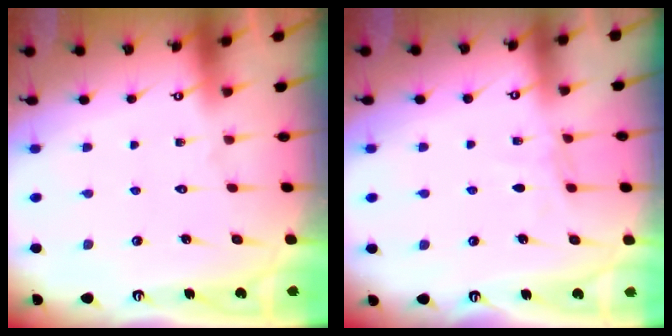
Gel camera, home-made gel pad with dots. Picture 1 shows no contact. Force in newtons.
{"total": 4.0, "press": 4.0, "slide": 0.5}